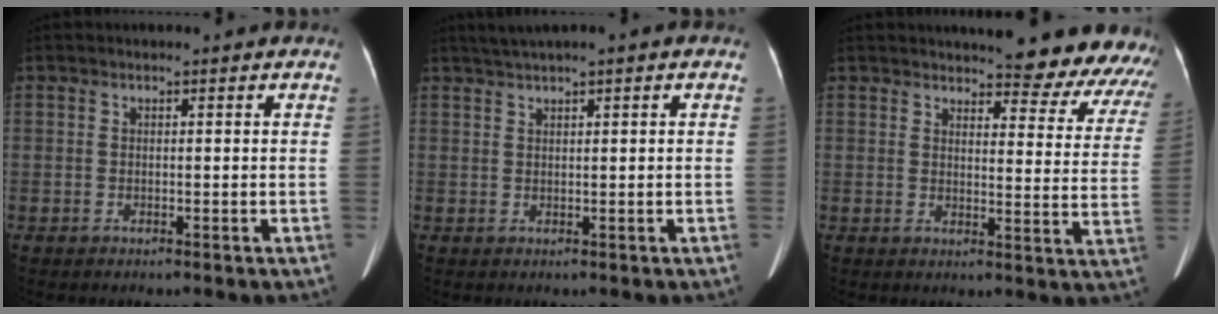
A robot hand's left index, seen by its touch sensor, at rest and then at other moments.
{"total": 2.8, "force": [1.8, 0.0, 2.1], "torque": [-0.046, 0.019, 0.037]}
{"total": 16.2, "force": [15.7, 2.6, 3.4], "torque": [-0.009, -0.080, 0.150]}